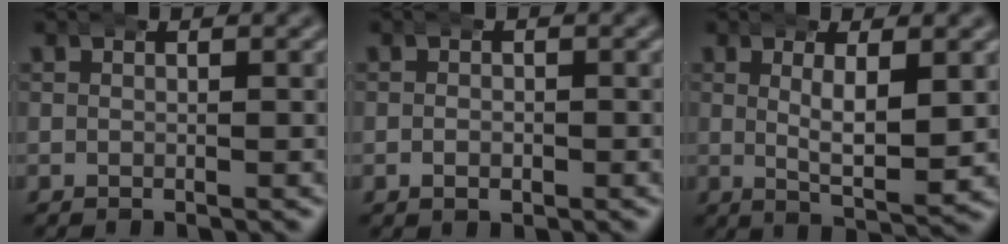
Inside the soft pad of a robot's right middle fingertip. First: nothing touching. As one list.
[{"total": 1.0, "force": [-0.3, 0.8, 0.5], "torque": [-0.012, -0.004, -0.004]}, {"total": 4.9, "force": [1.1, 1.2, 4.6], "torque": [-0.073, -0.004, 0.021]}]